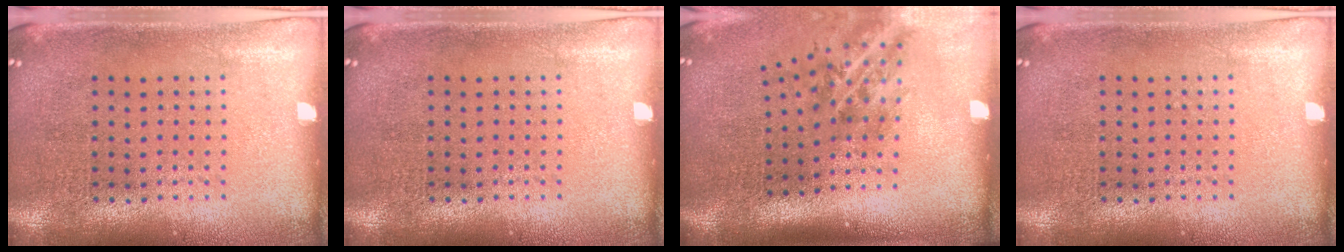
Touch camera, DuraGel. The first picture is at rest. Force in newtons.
{"total": 0.0}
{"total": 2.0, "press": 1.3, "slide": 1.5}
{"total": 0.0}